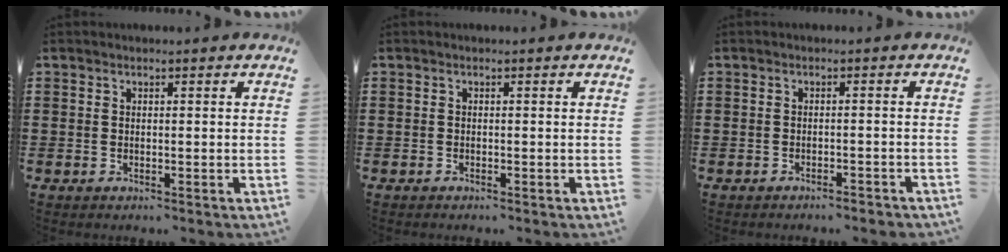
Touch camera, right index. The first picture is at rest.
{"total": 0.0}
{"total": 1.4, "force": [-1.4, 0.0, 0.5], "torque": [-0.011, 0.002, -0.028]}